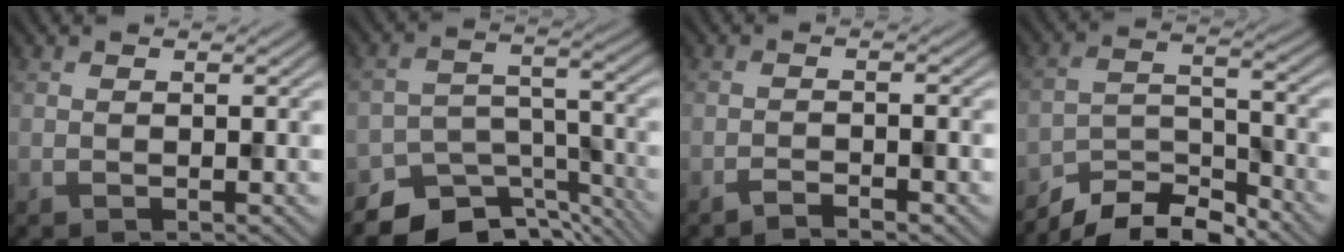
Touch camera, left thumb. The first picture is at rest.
{"total": 9.1, "force": [-7.7, 3.9, 2.8], "torque": [-0.043, -0.005, -0.127]}
{"total": 2.0, "force": [-1.6, 0.2, 1.1], "torque": [-0.018, 0.004, -0.036]}
{"total": 7.7, "force": [-6.9, 2.0, 2.8], "torque": [-0.049, 0.003, -0.136]}